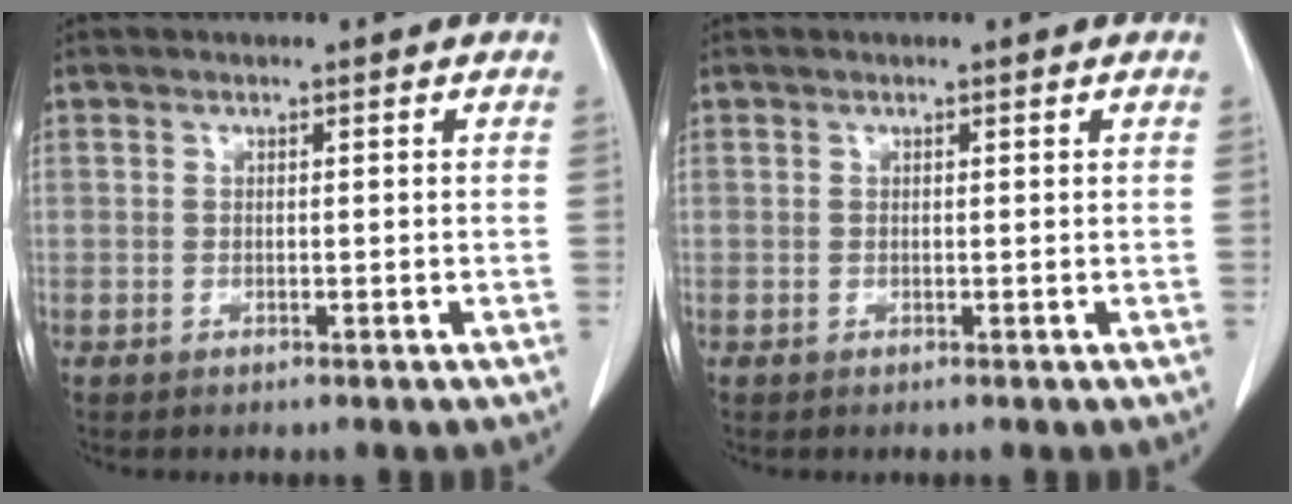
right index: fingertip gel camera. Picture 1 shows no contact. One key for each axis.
{"total": 0.0}